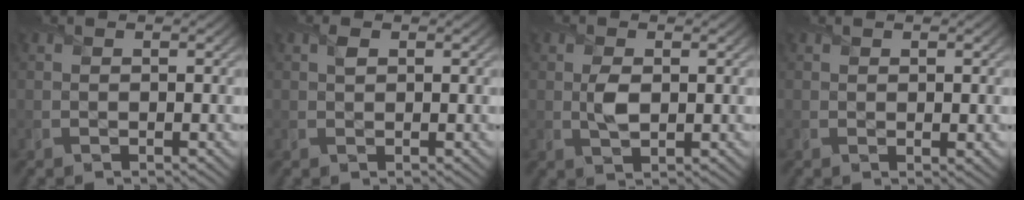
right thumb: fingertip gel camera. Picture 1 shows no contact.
{"total": 0.9, "force": [0.5, 0.4, 0.7], "torque": [-0.016, 0.005, 0.008]}
{"total": 2.5, "force": [0.2, 1.3, 2.2], "torque": [-0.052, -0.001, 0.002]}
{"total": 0.7, "force": [0.1, 0.2, 0.6], "torque": [-0.010, -0.002, 0.001]}